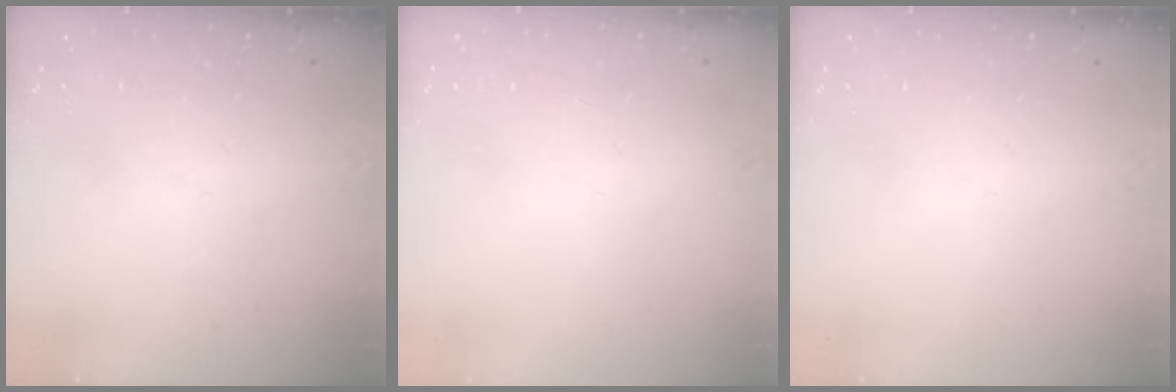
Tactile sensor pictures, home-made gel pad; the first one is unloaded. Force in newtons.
{"total": 2.1, "press": 2.1, "slide": 0.1}
{"total": 0.0}